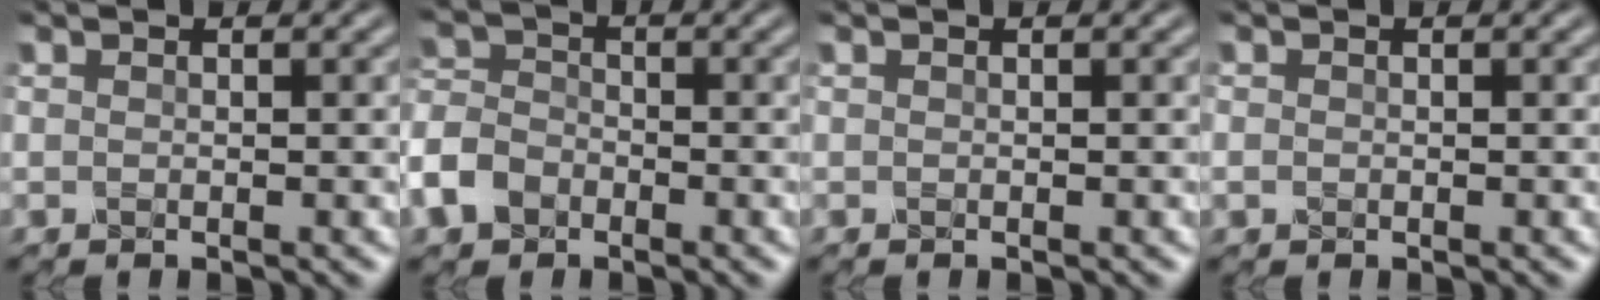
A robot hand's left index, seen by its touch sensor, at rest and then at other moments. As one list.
[{"total": 4.9, "force": [-2.7, 3.4, 2.2], "torque": [-0.059, -0.001, -0.069]}, {"total": 0.0}, {"total": 0.8, "force": [-0.2, 0.7, 0.3], "torque": [-0.005, -0.003, -0.005]}]